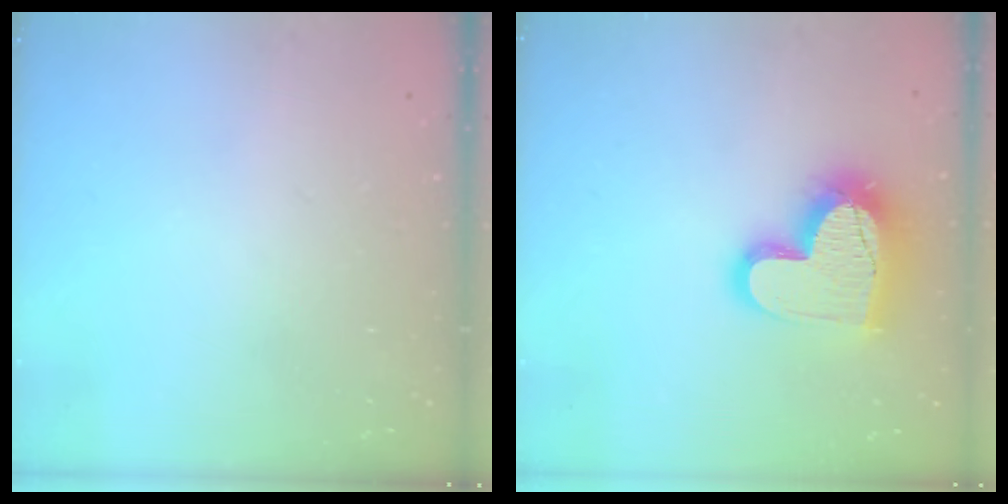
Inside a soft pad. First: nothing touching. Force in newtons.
{"total": 18.5, "press": 18.4, "slide": 1.6}